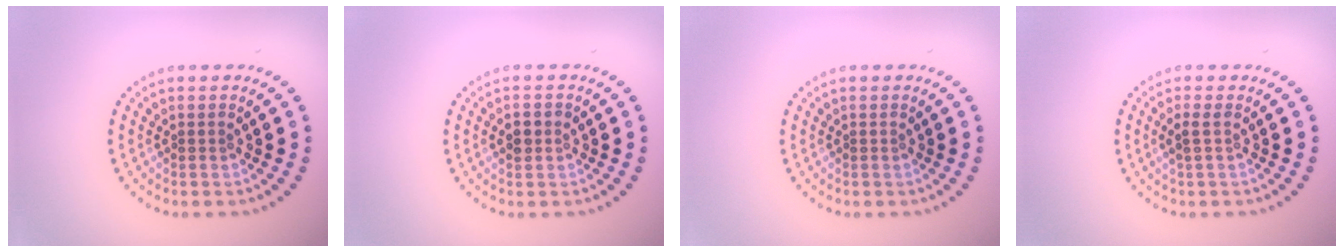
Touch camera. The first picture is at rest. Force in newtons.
{"total": 1.6, "press": 1.6, "slide": 0.2}
{"total": 0.0}
{"total": 1.1, "press": 1.0, "slide": 0.5}